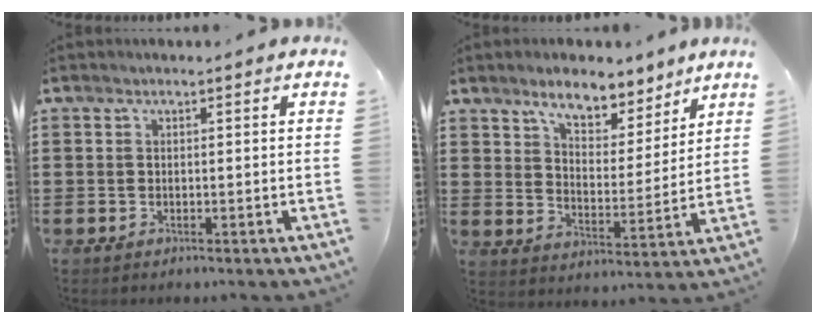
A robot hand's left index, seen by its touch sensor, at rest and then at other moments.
{"total": 8.0, "force": [6.7, 2.7, 3.5], "torque": [-0.068, -0.022, 0.119]}